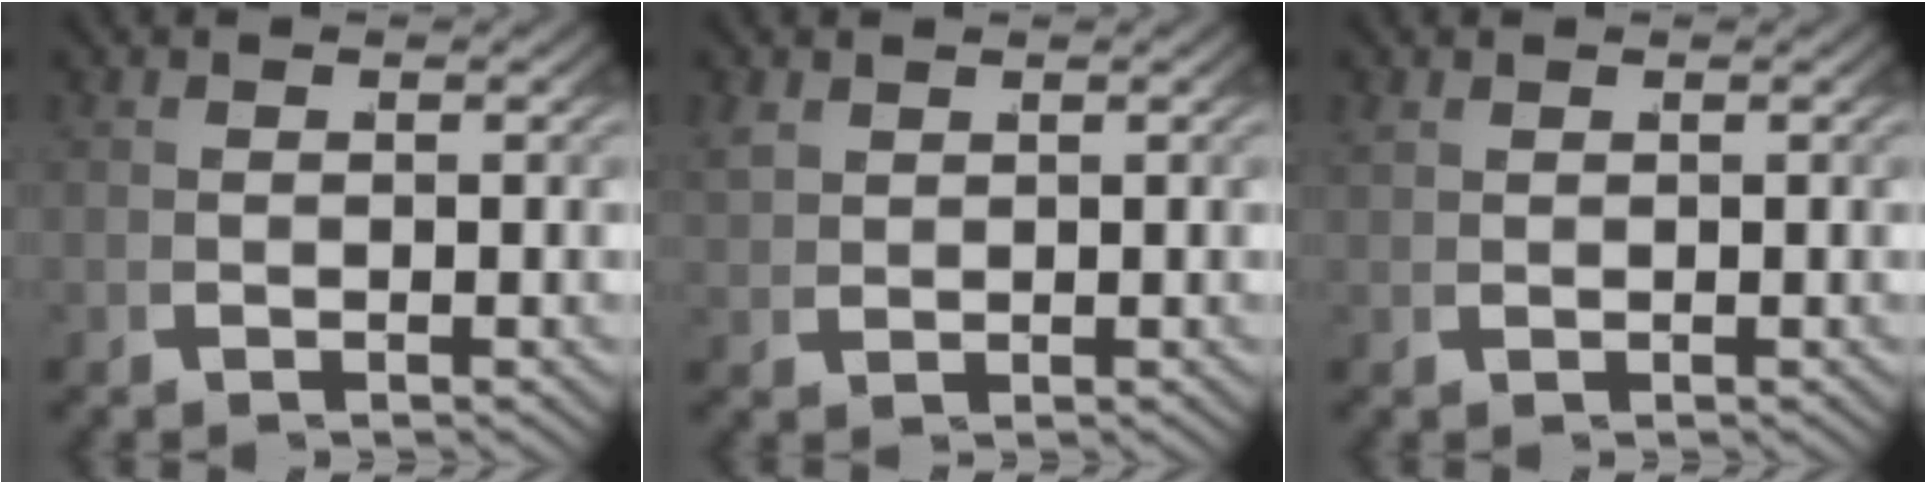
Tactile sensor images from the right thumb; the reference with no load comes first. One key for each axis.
{"total": 1.3, "fx": 1.1, "fy": 0.4, "fz": 0.5, "tx": -0.010, "ty": 0.006, "tz": 0.030}
{"total": 0.7, "fx": 0.7, "fy": -0.2, "fz": 0.1, "tx": 0.000, "ty": 0.006, "tz": 0.018}